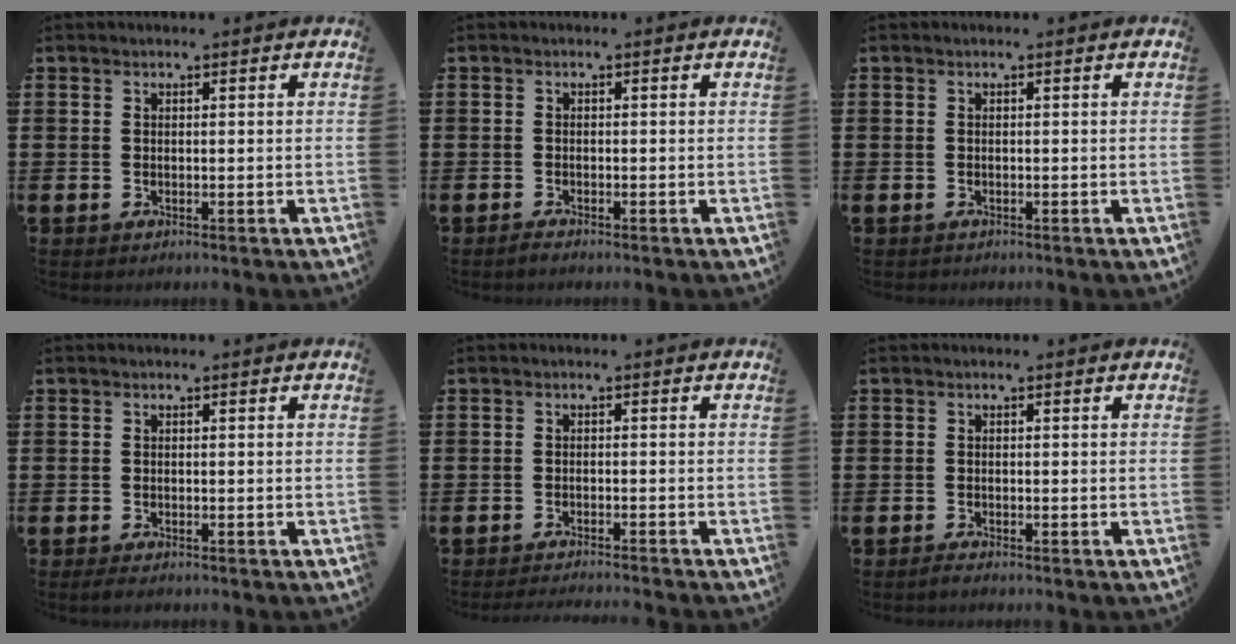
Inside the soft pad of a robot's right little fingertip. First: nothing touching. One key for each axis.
{"total": 0.6, "fx": -0.5, "fy": 0.1, "fz": 0.3, "tx": -0.008, "ty": -0.002, "tz": -0.011}
{"total": 0.0}
{"total": 0.8, "fx": -0.6, "fy": 0.3, "fz": 0.5, "tx": -0.011, "ty": -0.002, "tz": -0.012}
{"total": 1.3, "fx": -1.3, "fy": -0.3, "fz": 0.2, "tx": -0.002, "ty": 0.001, "tz": -0.026}
{"total": 0.7, "fx": -0.6, "fy": 0.1, "fz": 0.4, "tx": -0.009, "ty": -0.003, "tz": -0.011}